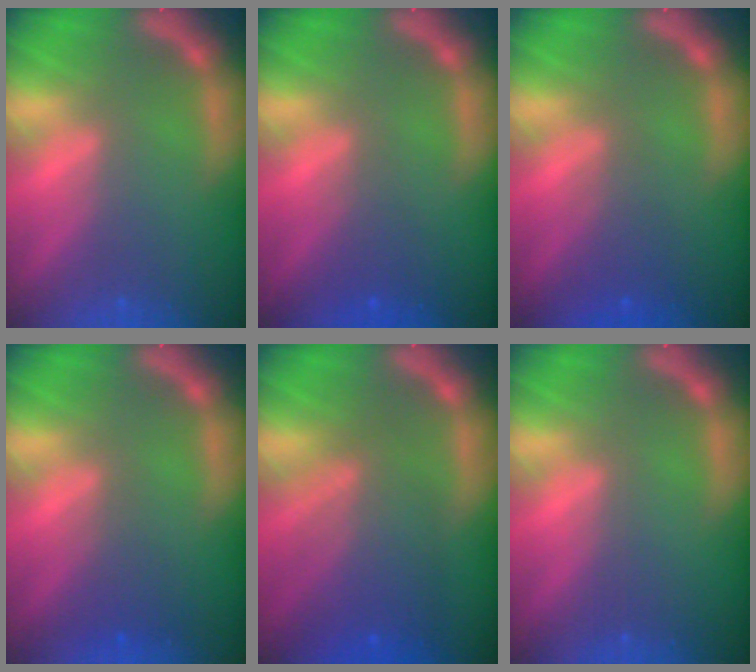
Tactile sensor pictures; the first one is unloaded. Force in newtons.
{"total": 1.9}
{"total": 2.4}
{"total": 2.0}
{"total": 6.5}
{"total": 0.0}